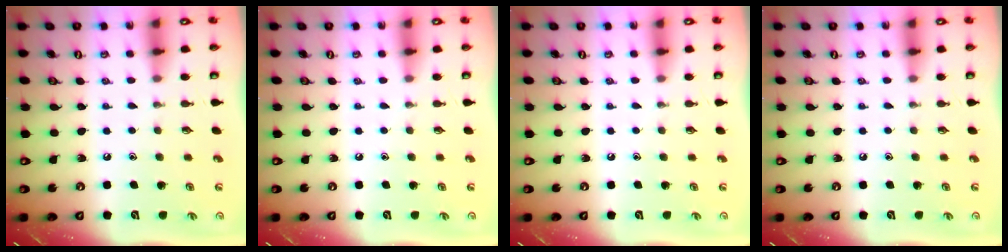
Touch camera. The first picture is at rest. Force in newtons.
{"total": 0.0}
{"total": 0.0}
{"total": 0.0}